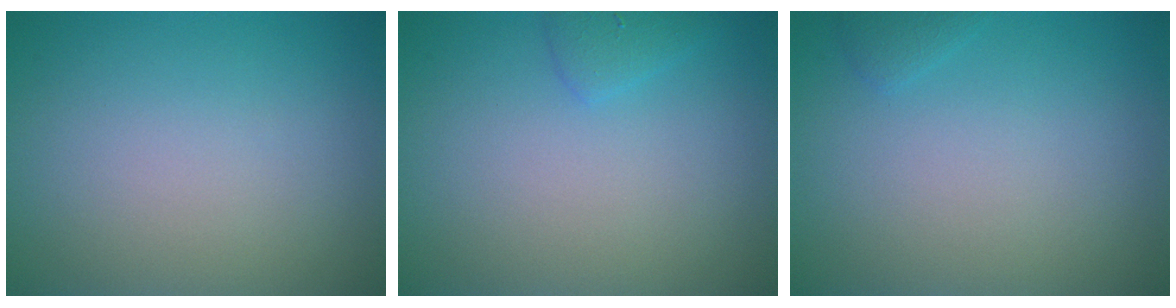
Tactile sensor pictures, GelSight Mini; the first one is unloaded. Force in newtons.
{"total": 1.2, "press": 1.2, "slide": 0.1}
{"total": 0.7, "press": 0.7, "slide": 0.1}